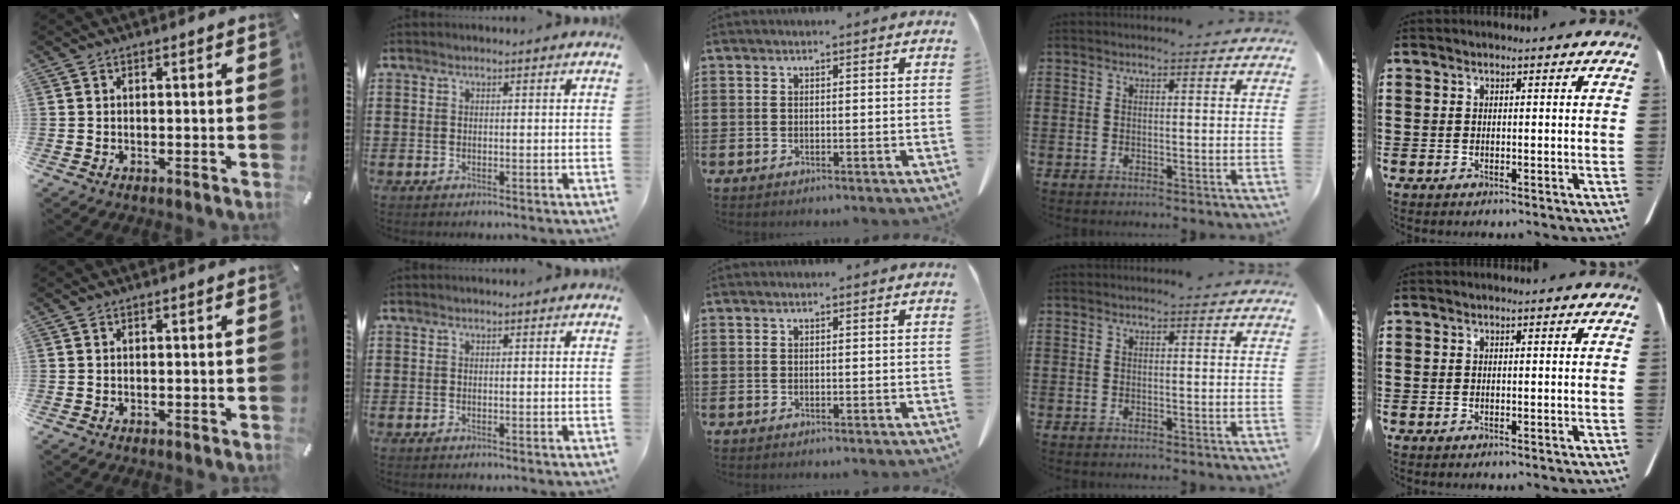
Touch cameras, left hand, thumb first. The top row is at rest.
{}